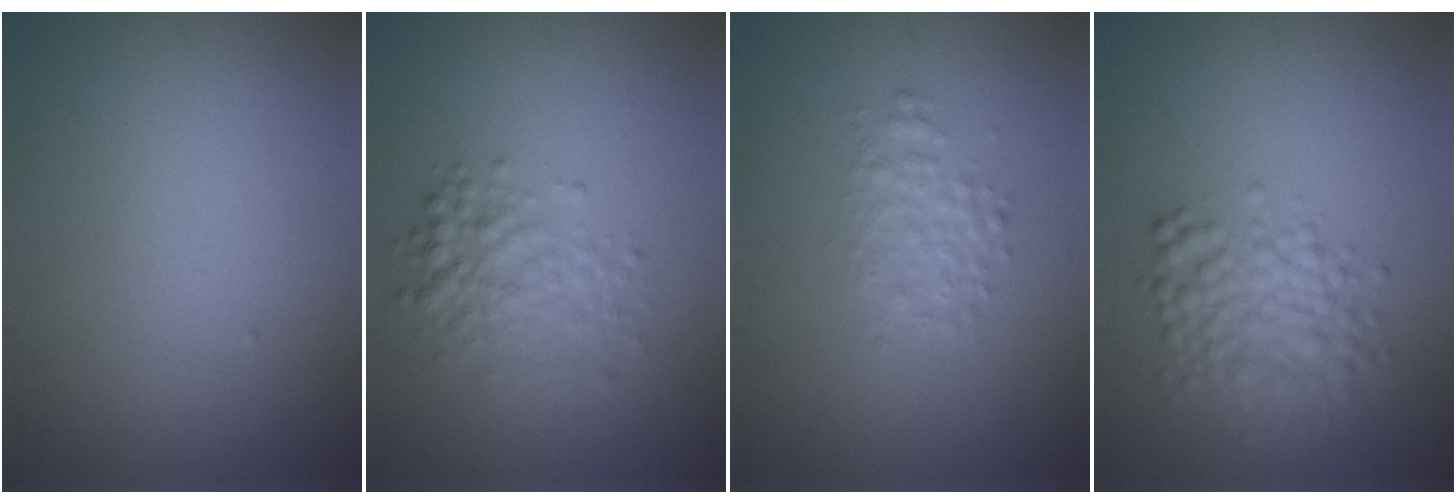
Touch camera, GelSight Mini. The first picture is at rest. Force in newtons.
{"total": 3.0, "press": 3.0, "slide": 0.1}
{"total": 2.0, "press": 2.0, "slide": 0.0}
{"total": 4.1, "press": 4.1, "slide": 0.0}